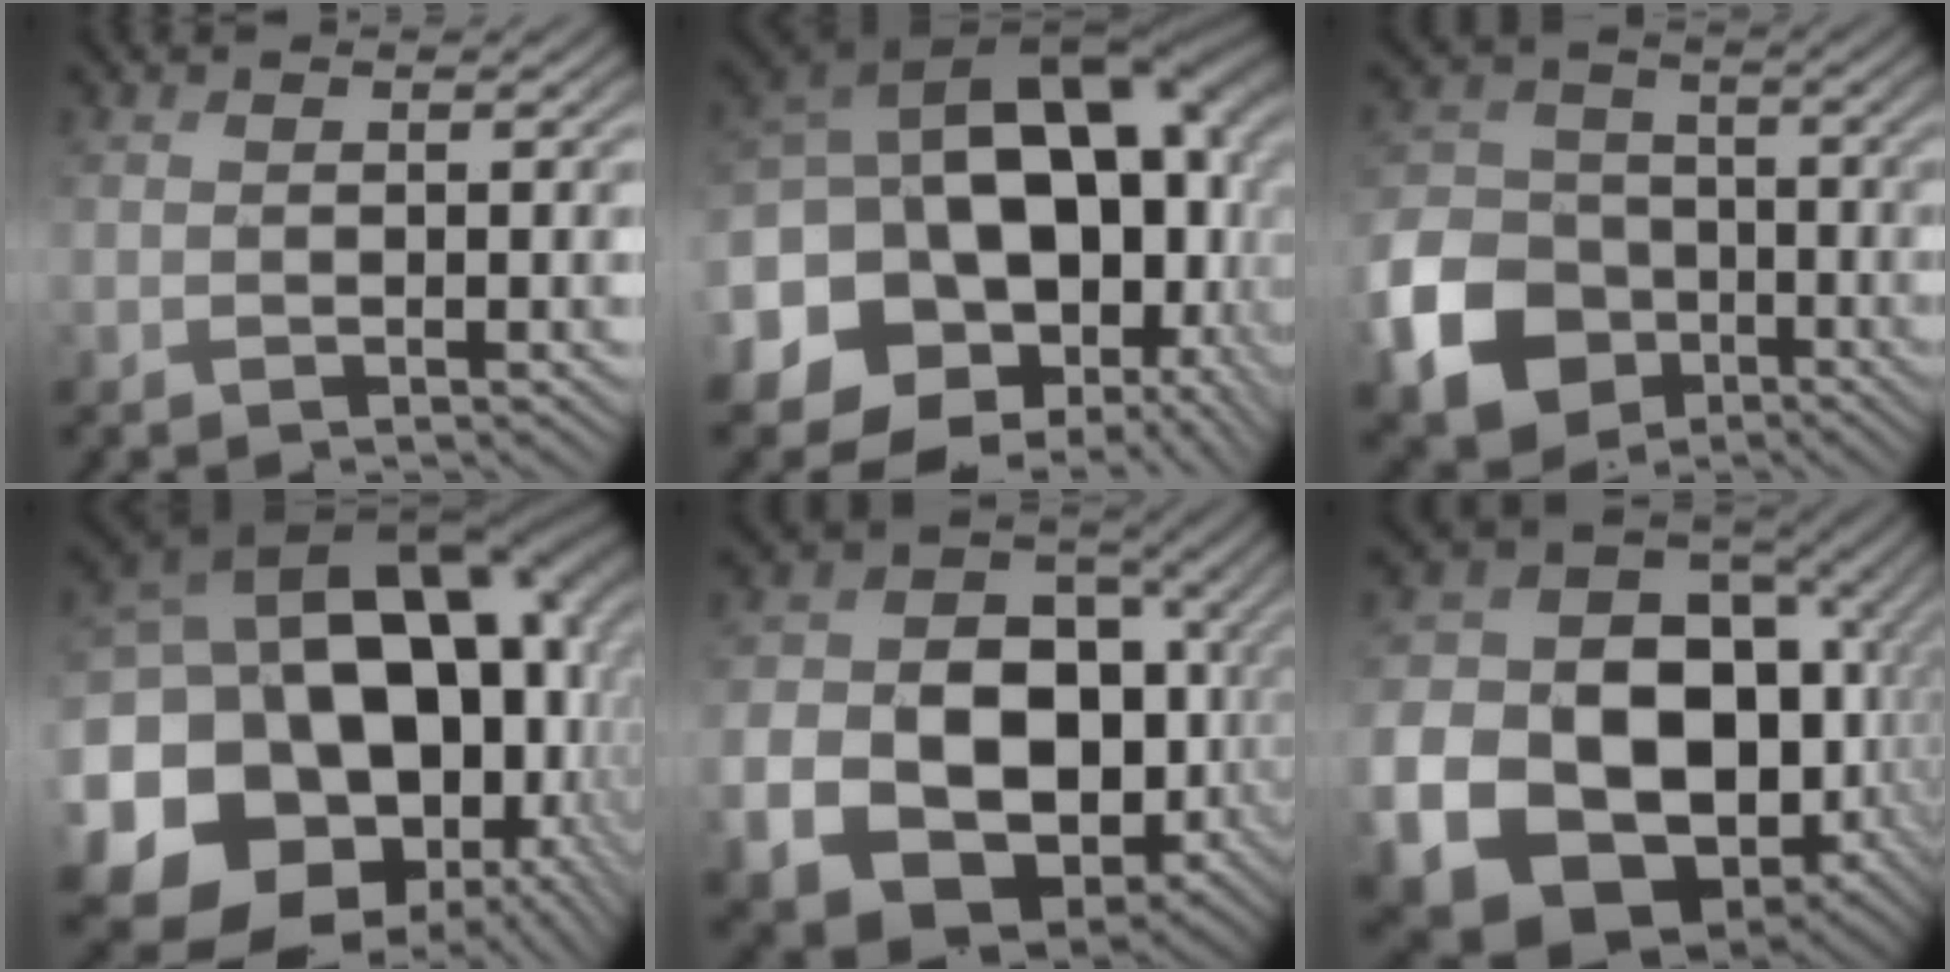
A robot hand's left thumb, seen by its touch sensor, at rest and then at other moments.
{"total": 22.4, "force": [-1.8, 17.1, 14.3], "torque": [-0.275, -0.038, -0.026]}
{"total": 12.1, "force": [-5.1, 9.3, 5.7], "torque": [-0.166, -0.033, -0.107]}
{"total": 23.7, "force": [-1.4, 19.4, 13.6], "torque": [-0.292, -0.045, -0.021]}
{"total": 19.1, "force": [-4.3, 15.4, 10.3], "torque": [-0.236, -0.060, -0.045]}
{"total": 24.9, "force": [-5.6, 20.8, 12.5], "torque": [-0.302, -0.075, -0.065]}